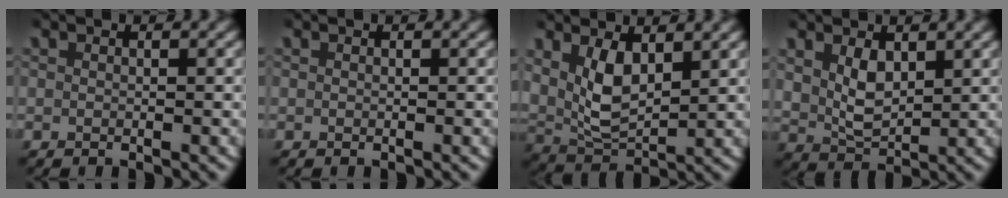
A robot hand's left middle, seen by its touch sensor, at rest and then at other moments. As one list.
[{"total": 0.0}, {"total": 5.2, "force": [2.3, 3.3, 3.3], "torque": [-0.080, -0.011, 0.046]}, {"total": 3.3, "force": [1.8, 2.0, 2.0], "torque": [-0.045, -0.019, 0.043]}]